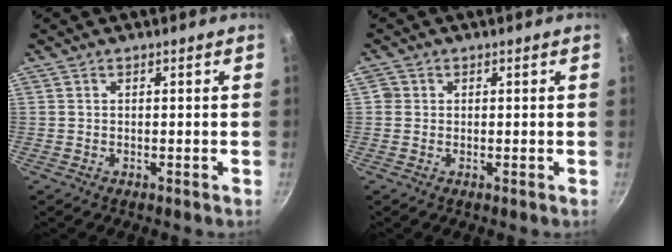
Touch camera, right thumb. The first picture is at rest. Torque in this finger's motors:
{"motor_torque": [-0.50, 0.80, 0.46, 0.24, 0.02]}